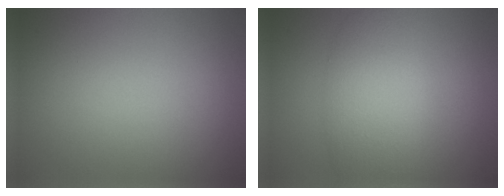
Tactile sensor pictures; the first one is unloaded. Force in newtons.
{"total": 5.1, "press": 5.0, "slide": 0.3}